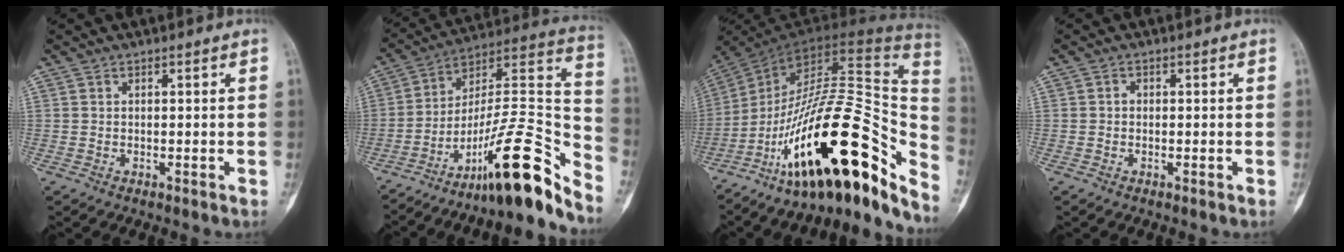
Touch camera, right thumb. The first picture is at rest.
{"total": 22.8, "force": [-15.7, 4.1, 16.1], "torque": [-0.226, 0.127, -0.253]}
{"total": 32.7, "force": [-17.3, 10.5, 25.6], "torque": [-0.323, 0.099, -0.272]}
{"total": 1.0, "force": [0.0, 0.9, 0.5], "torque": [-0.003, 0.004, -0.003]}